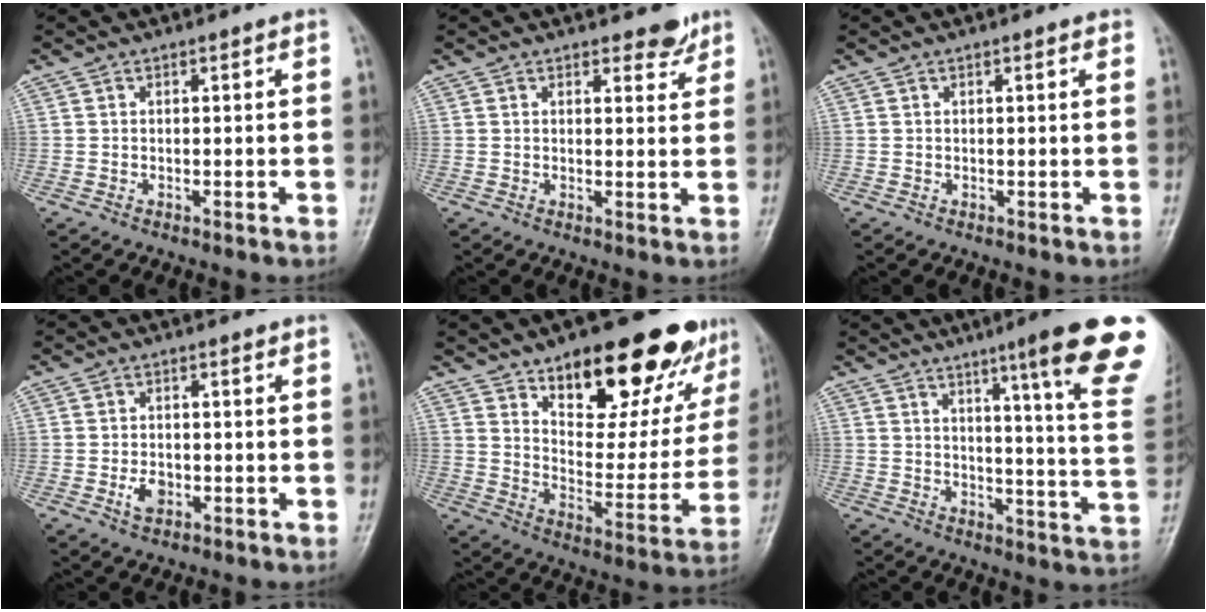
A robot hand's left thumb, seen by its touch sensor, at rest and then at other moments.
{"total": 2.8, "force": [2.3, 1.3, 0.8], "torque": [0.008, -0.017, 0.030]}
{"total": 0.8, "force": [0.5, 0.2, 0.6], "torque": [-0.009, 0.000, 0.004]}
{"total": 2.9, "force": [-0.9, 2.0, 1.9], "torque": [-0.030, 0.001, -0.013]}
{"total": 24.4, "force": [15.9, 9.9, 15.6], "torque": [-0.162, -0.076, 0.236]}
{"total": 19.5, "force": [11.8, 1.0, 15.5], "torque": [-0.181, -0.062, 0.144]}